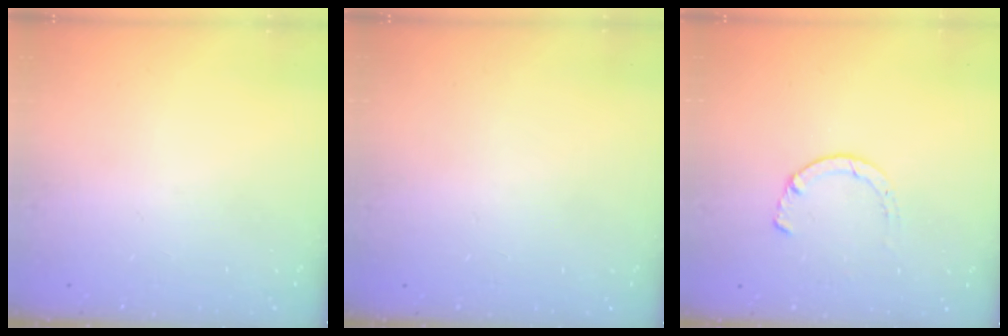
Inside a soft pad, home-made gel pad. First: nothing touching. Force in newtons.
{"total": 2.6, "press": 2.6, "slide": 0.2}
{"total": 1.5, "press": 1.5, "slide": 0.3}